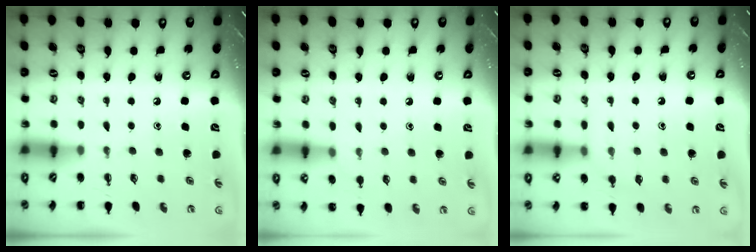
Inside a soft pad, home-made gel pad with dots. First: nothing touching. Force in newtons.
{"total": 5.5, "press": 5.2, "slide": 1.8}
{"total": 6.3, "press": 6.0, "slide": 1.8}